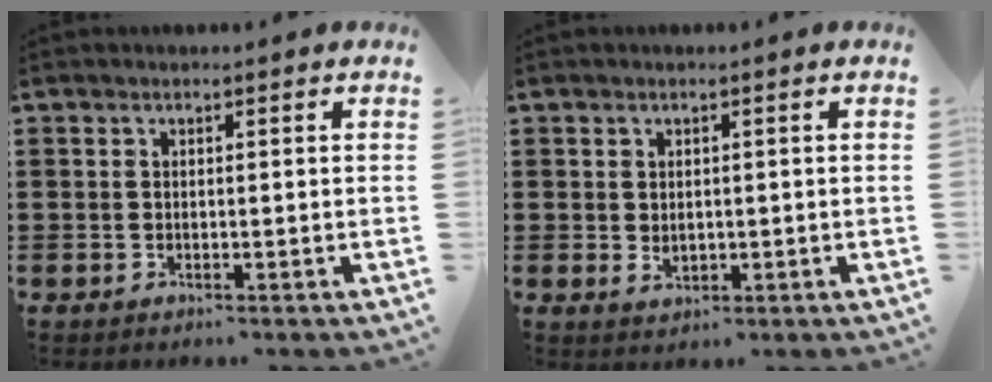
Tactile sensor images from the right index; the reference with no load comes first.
{"total": 1.4, "force": [0.2, 1.0, 1.0], "torque": [-0.020, 0.005, 0.003]}